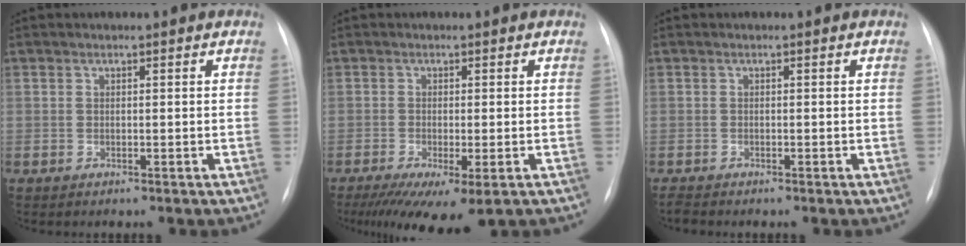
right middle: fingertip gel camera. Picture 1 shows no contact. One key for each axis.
{"total": 9.4, "fx": -5.9, "fy": 2.4, "fz": 7.0, "tx": -0.105, "ty": -0.025, "tz": -0.092}
{"total": 0.0}